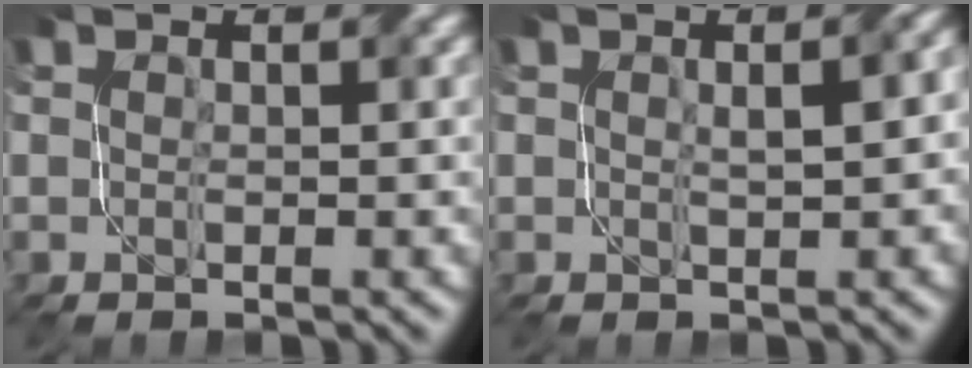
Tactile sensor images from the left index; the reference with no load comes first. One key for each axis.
{"total": 2.7, "fx": 0.4, "fy": 0.6, "fz": 2.7, "tx": -0.040, "ty": 0.010, "tz": 0.009}